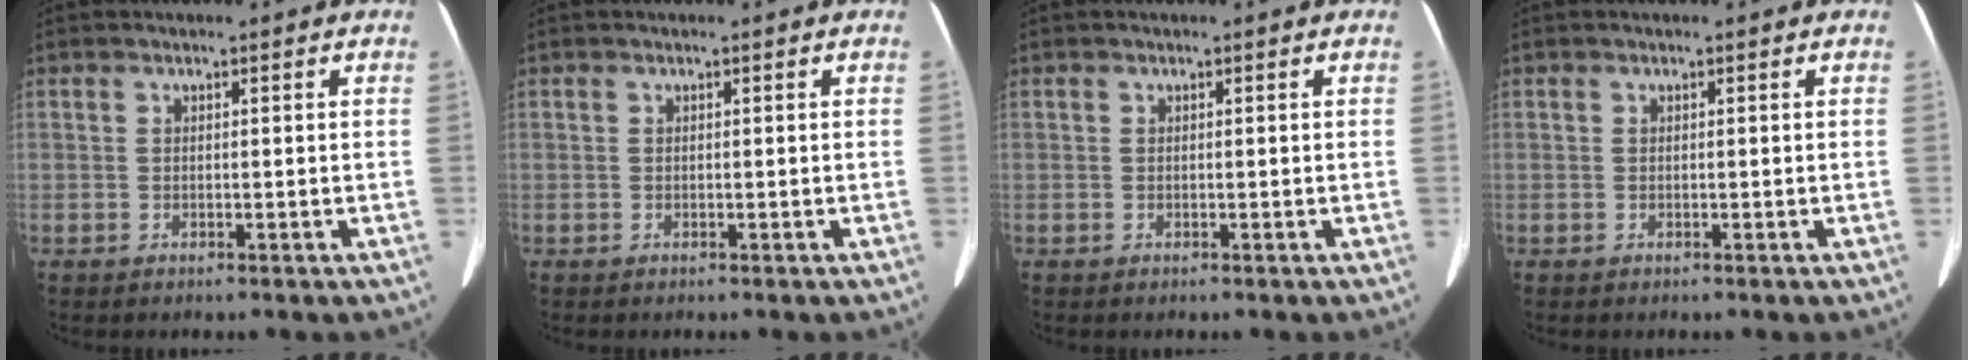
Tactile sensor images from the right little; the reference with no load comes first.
{"total": 0.0}
{"total": 0.0}
{"total": 0.0}